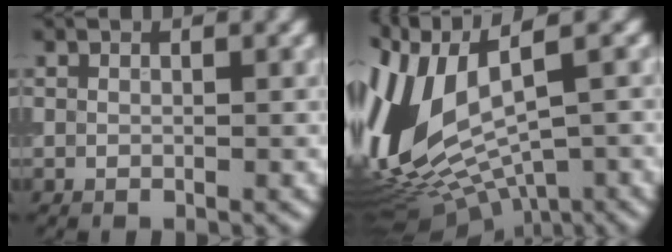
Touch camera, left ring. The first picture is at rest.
{"total": 14.5, "force": [0.9, 6.9, 12.7], "torque": [-0.279, -0.004, 0.036]}